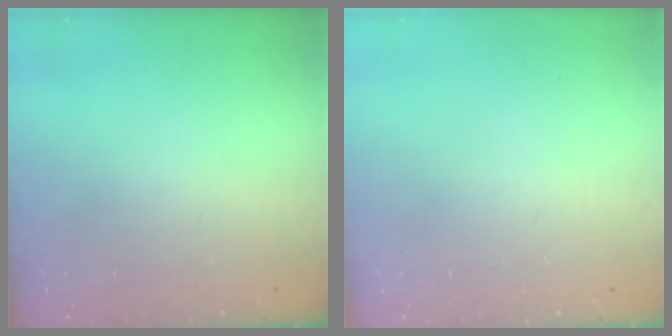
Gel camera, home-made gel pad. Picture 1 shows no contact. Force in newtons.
{"total": 0.0}